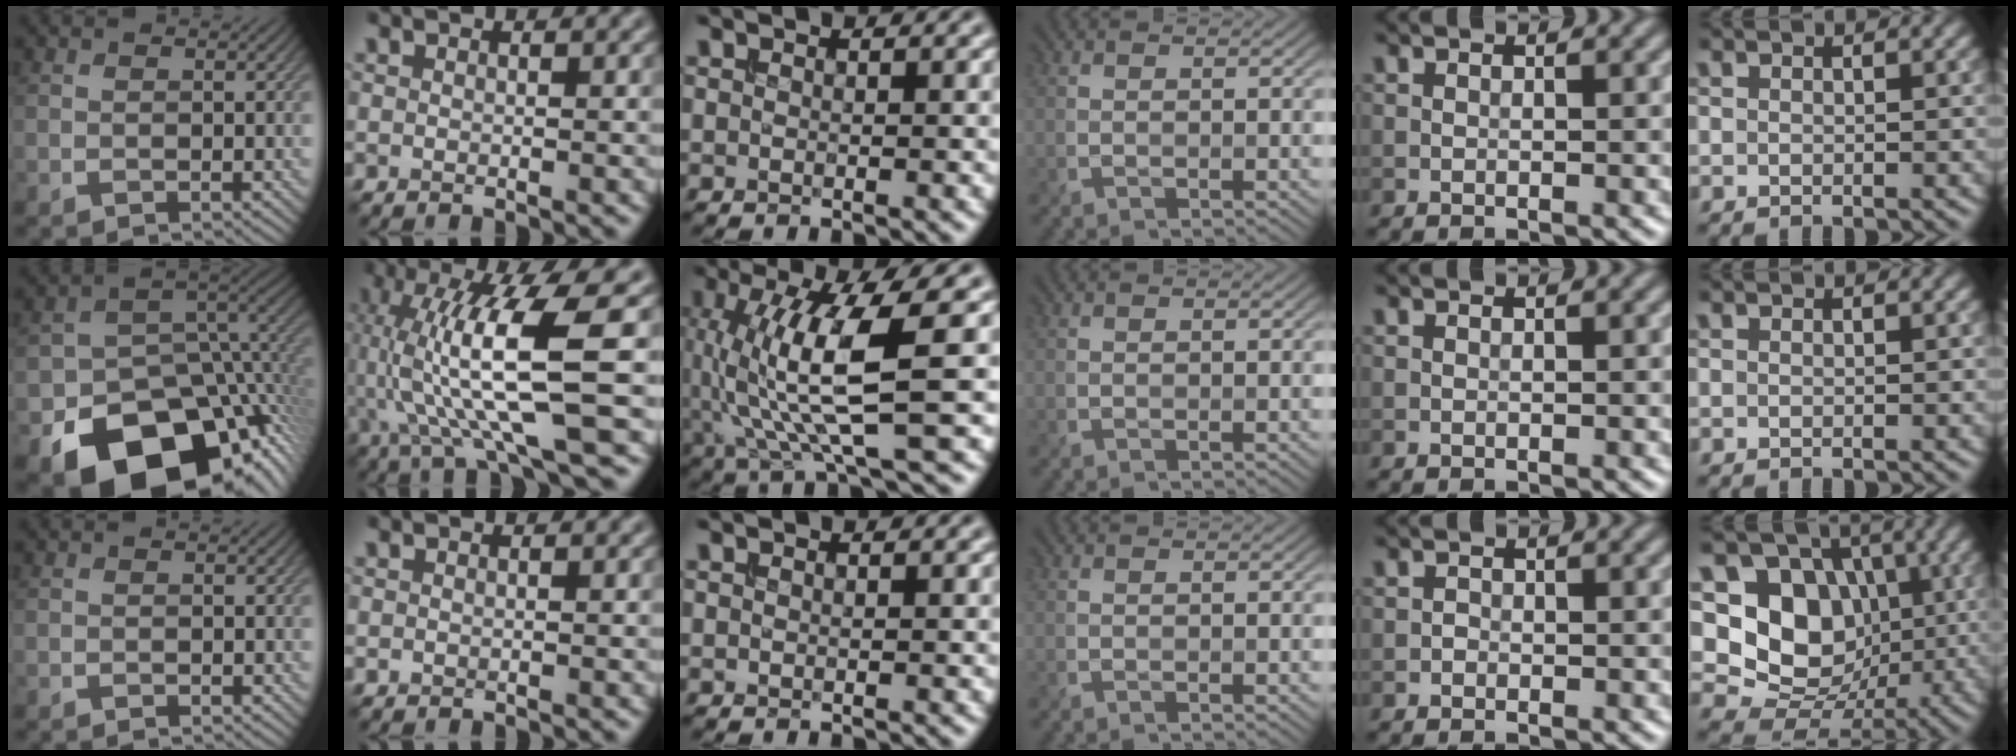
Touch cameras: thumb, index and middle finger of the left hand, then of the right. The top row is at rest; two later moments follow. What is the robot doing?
{"motion": "insert", "object": "drawer"}